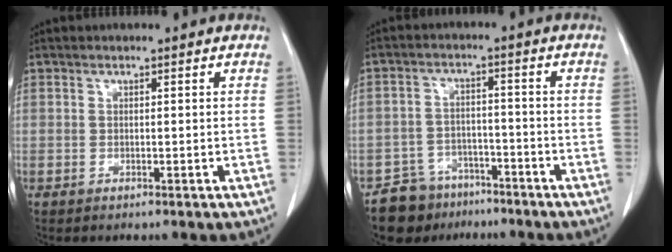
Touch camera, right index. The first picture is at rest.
{"total": 7.1, "force": [-5.4, 4.6, 0.0], "torque": [0.008, 0.020, -0.088]}